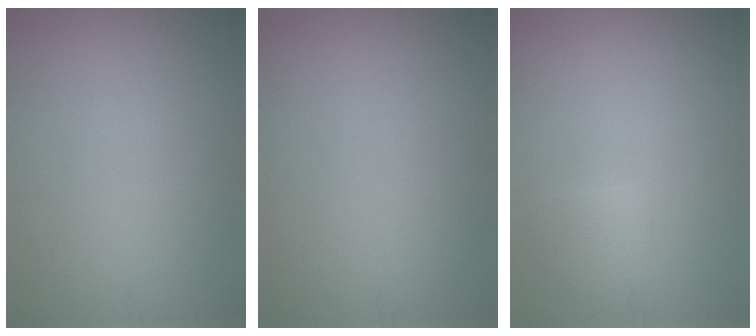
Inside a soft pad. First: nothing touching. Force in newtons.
{"total": 0.0}
{"total": 1.6, "press": 1.6, "slide": 0.1}